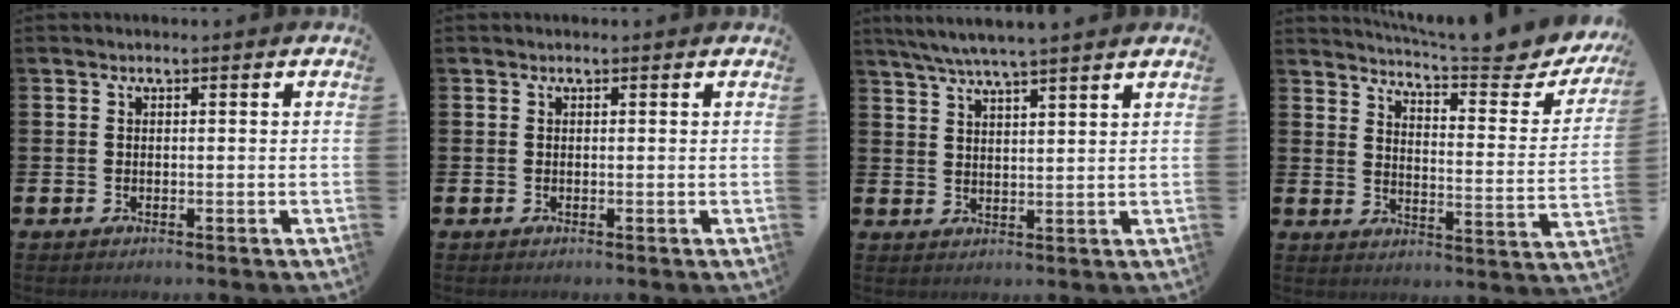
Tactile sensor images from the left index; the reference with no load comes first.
{"total": 0.0}
{"total": 5.2, "force": [4.8, -0.3, 1.8], "torque": [-0.056, -0.014, 0.088]}
{"total": 6.5, "force": [6.0, 0.4, 2.3], "torque": [-0.052, -0.053, 0.095]}